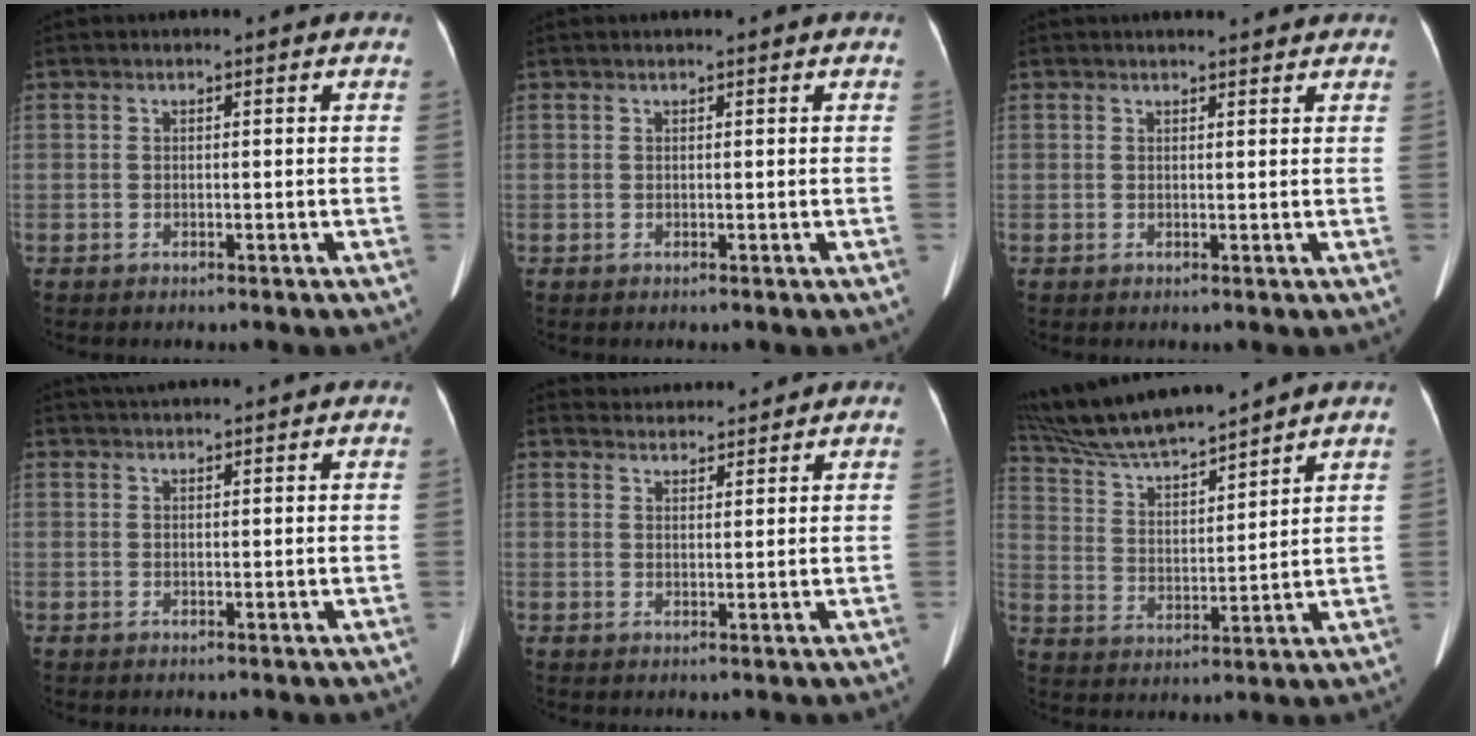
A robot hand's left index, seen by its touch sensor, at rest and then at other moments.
{"total": 1.5, "force": [1.3, 0.0, 0.7], "torque": [-0.009, 0.020, 0.024]}
{"total": 5.7, "force": [5.4, 0.7, 1.8], "torque": [-0.022, 0.019, 0.062]}
{"total": 4.2, "force": [4.0, -0.1, 1.5], "torque": [-0.020, 0.034, 0.064]}
{"total": 4.6, "force": [4.5, 0.9, 0.1], "torque": [-0.006, 0.024, 0.068]}
{"total": 13.7, "force": [12.6, 0.4, 5.4], "torque": [-0.110, 0.013, 0.238]}